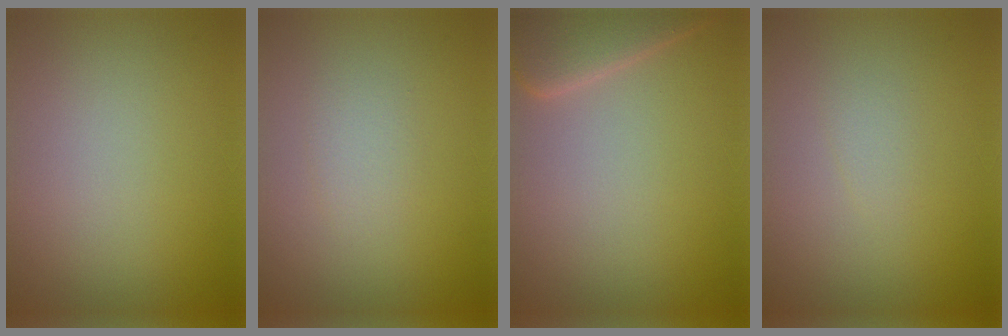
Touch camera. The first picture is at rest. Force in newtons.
{"total": 1.1, "press": 1.1, "slide": 0.1}
{"total": 4.2, "press": 4.2, "slide": 0.3}
{"total": 0.8, "press": 0.8, "slide": 0.1}